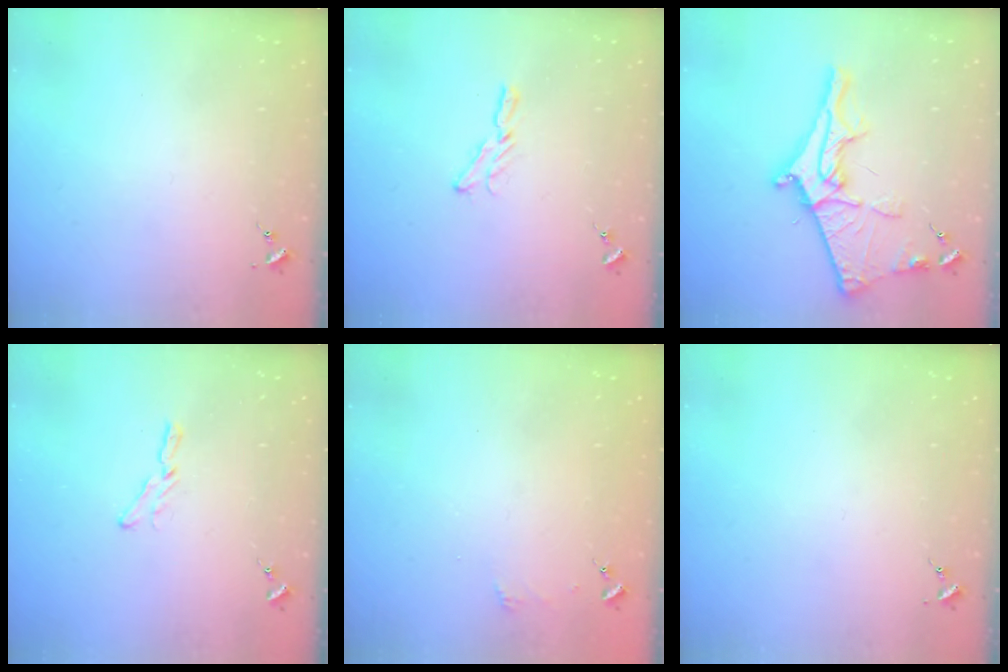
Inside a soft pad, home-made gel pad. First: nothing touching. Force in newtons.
{"total": 5.9, "press": 5.9, "slide": 0.5}
{"total": 16.1, "press": 16.0, "slide": 1.1}
{"total": 5.9, "press": 5.9, "slide": 0.5}
{"total": 2.4, "press": 2.4, "slide": 0.2}
{"total": 0.0}